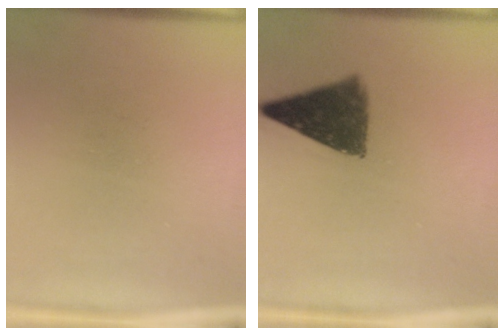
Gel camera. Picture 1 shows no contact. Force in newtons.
{"total": 10.4}